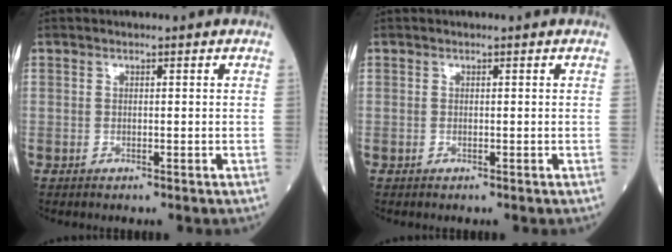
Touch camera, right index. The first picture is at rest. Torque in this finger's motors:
{"motor_torque": [0.00, 0.09, -0.04, 0.00]}